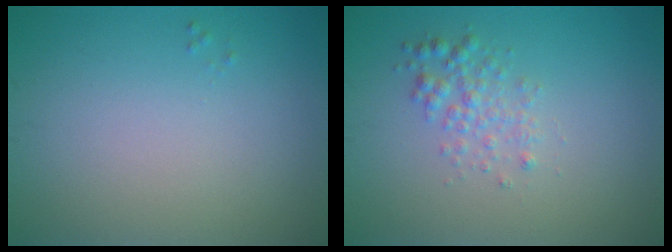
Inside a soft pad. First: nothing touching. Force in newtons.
{"total": 2.0, "press": 2.0, "slide": 0.0}